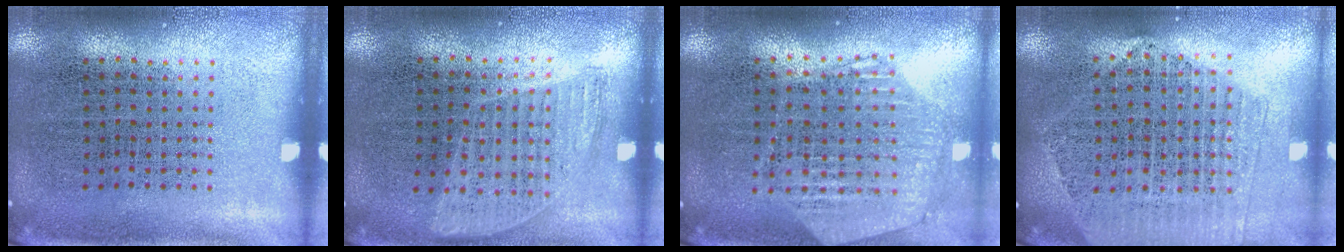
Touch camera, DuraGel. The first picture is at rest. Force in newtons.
{"total": 0.9, "press": 0.8, "slide": 0.4}
{"total": 1.1, "press": 1.1, "slide": 0.2}
{"total": 2.1, "press": 1.9, "slide": 0.8}